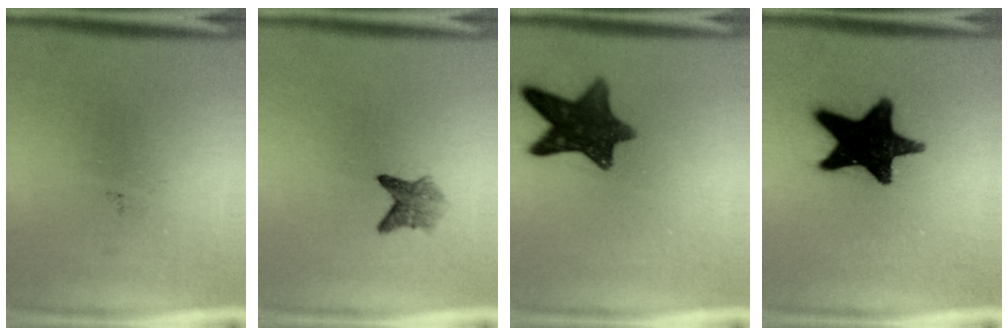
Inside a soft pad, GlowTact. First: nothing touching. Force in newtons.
{"total": 2.7}
{"total": 10.9}
{"total": 17.4}